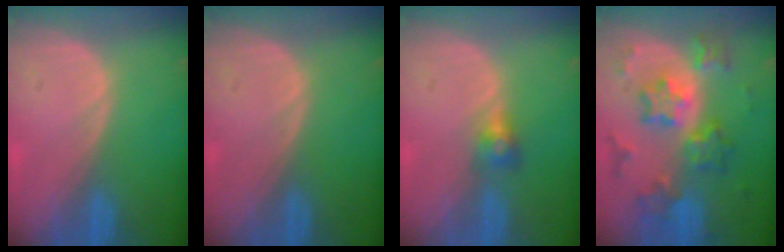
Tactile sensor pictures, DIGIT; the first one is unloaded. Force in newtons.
{"total": 0.0}
{"total": 2.7, "press": 2.5, "slide": 0.9}
{"total": 9.5, "press": 9.5, "slide": 0.8}